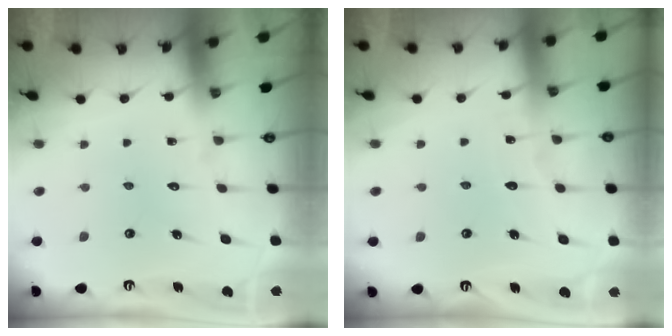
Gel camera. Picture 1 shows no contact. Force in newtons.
{"total": 2.3, "press": 2.3, "slide": 0.1}